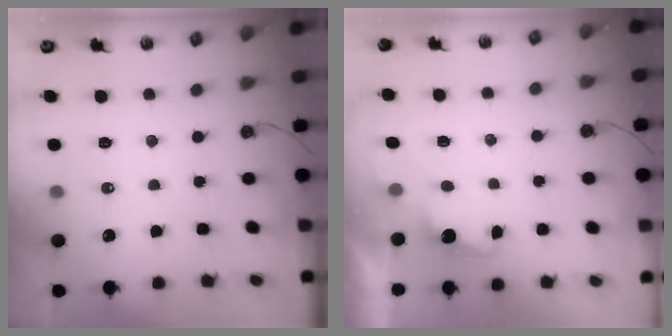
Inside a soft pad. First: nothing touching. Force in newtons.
{"total": 2.2, "press": 2.0, "slide": 0.9}